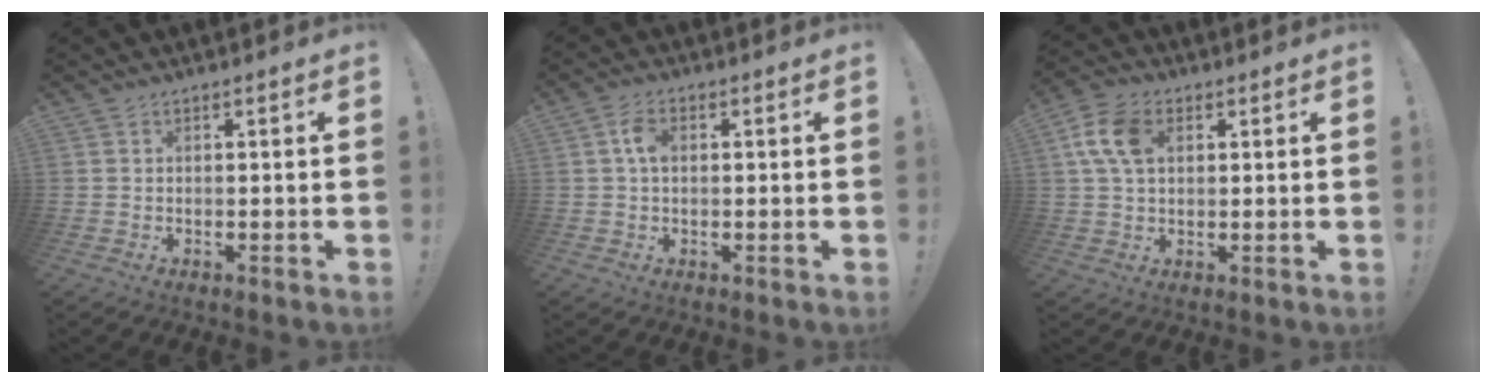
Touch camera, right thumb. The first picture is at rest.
{"total": 4.6, "force": [0.8, 2.8, 3.6], "torque": [-0.059, 0.006, 0.014]}
{"total": 10.2, "force": [2.6, 6.7, 7.2], "torque": [-0.139, 0.011, 0.053]}